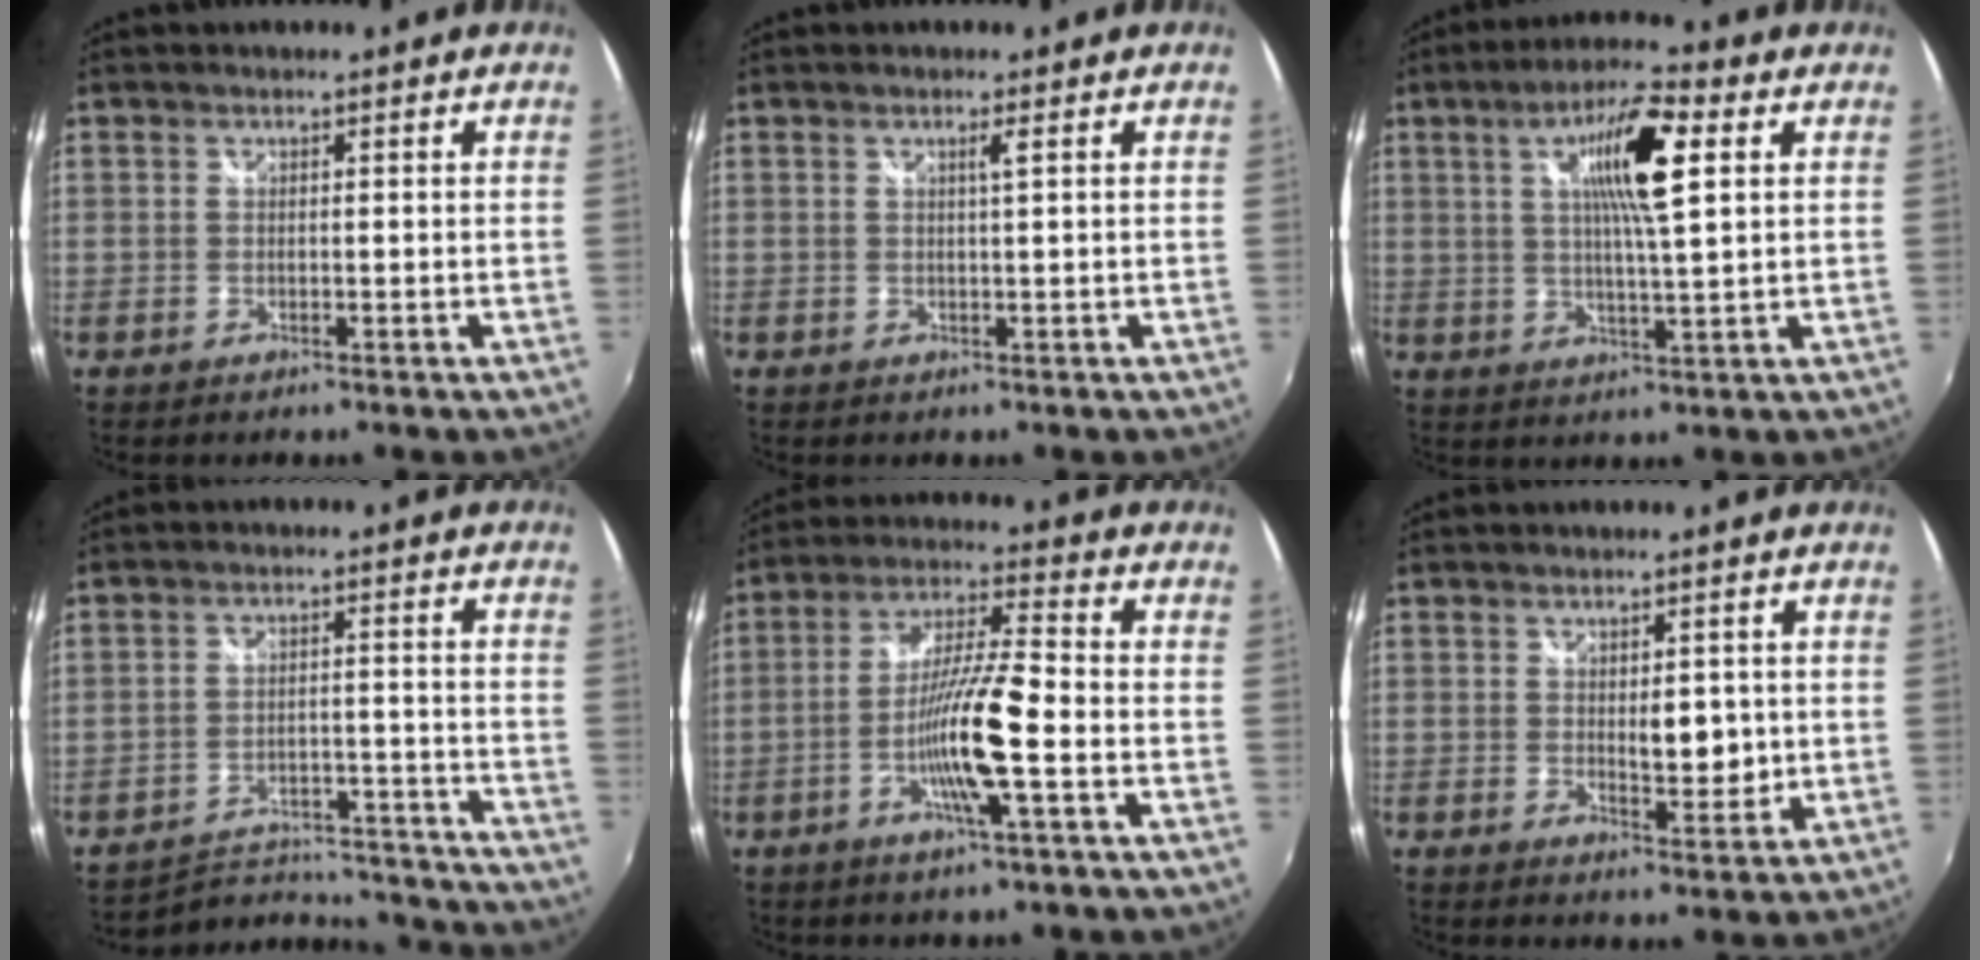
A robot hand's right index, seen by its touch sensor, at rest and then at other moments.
{"total": 1.2, "force": [0.4, -0.4, 1.0], "torque": [-0.019, -0.002, 0.006]}
{"total": 11.3, "force": [3.6, 1.6, 10.6], "torque": [-0.182, 0.012, 0.056]}
{"total": 19.2, "force": [-18.3, 4.1, 4.1], "torque": [-0.070, 0.027, -0.227]}
{"total": 11.6, "force": [-3.8, 0.4, 10.9], "torque": [-0.213, -0.002, -0.075]}
{"total": 4.8, "force": [0.2, 2.4, 4.2], "torque": [-0.059, -0.007, 0.008]}